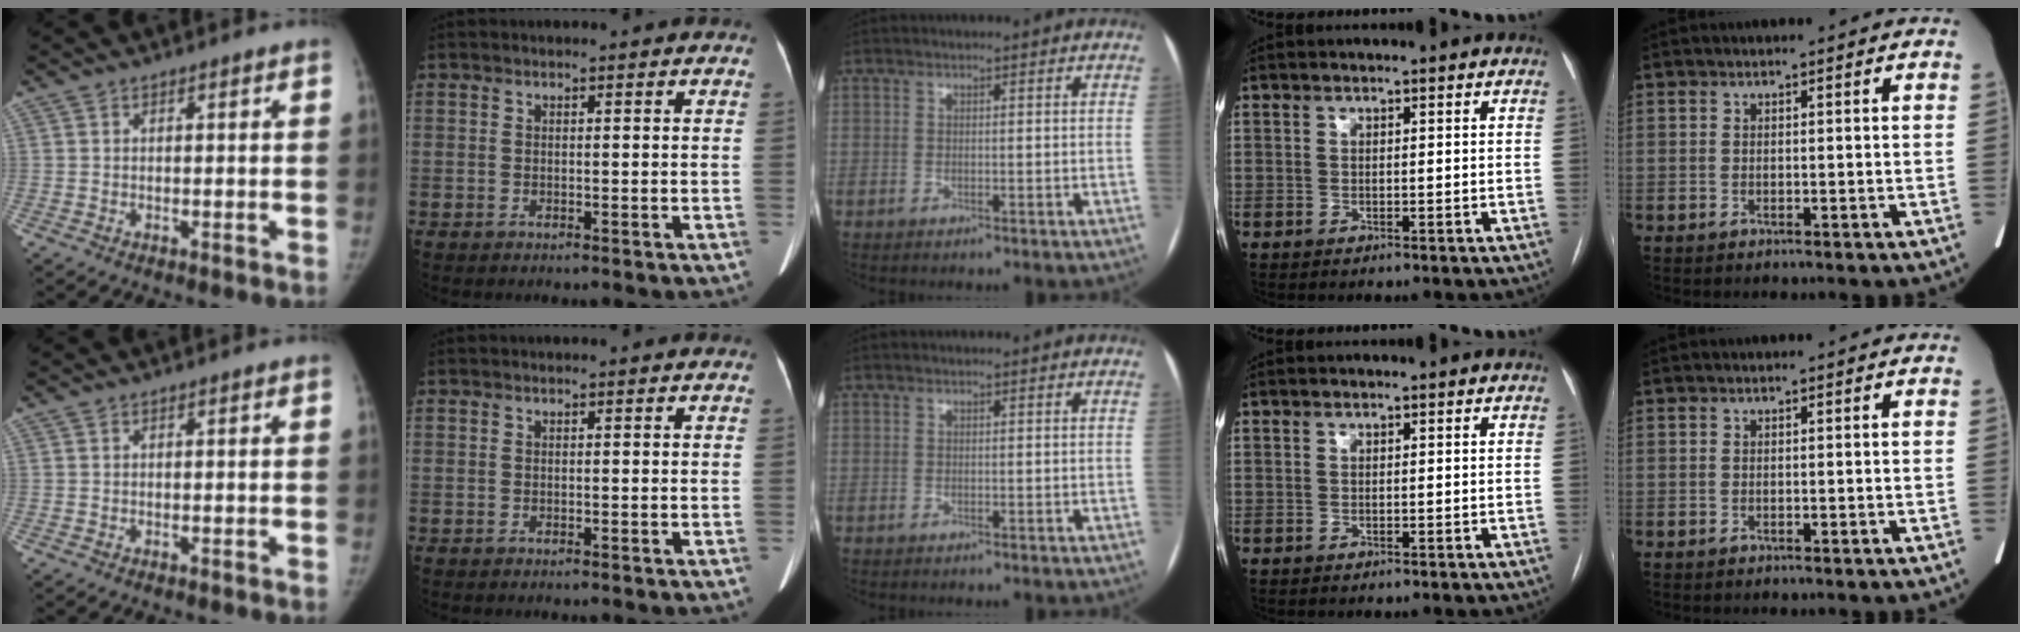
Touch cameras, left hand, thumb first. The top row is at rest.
{}